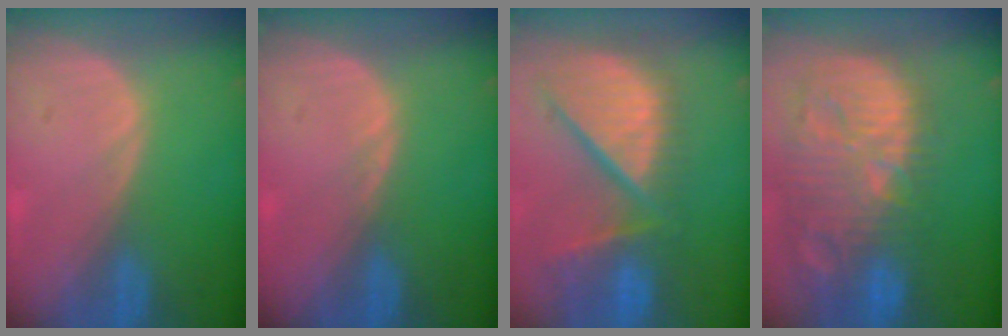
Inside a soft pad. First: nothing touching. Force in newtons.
{"total": 0.5, "press": 0.5, "slide": 0.2}
{"total": 13.1, "press": 11.0, "slide": 7.1}
{"total": 14.6, "press": 12.6, "slide": 7.3}